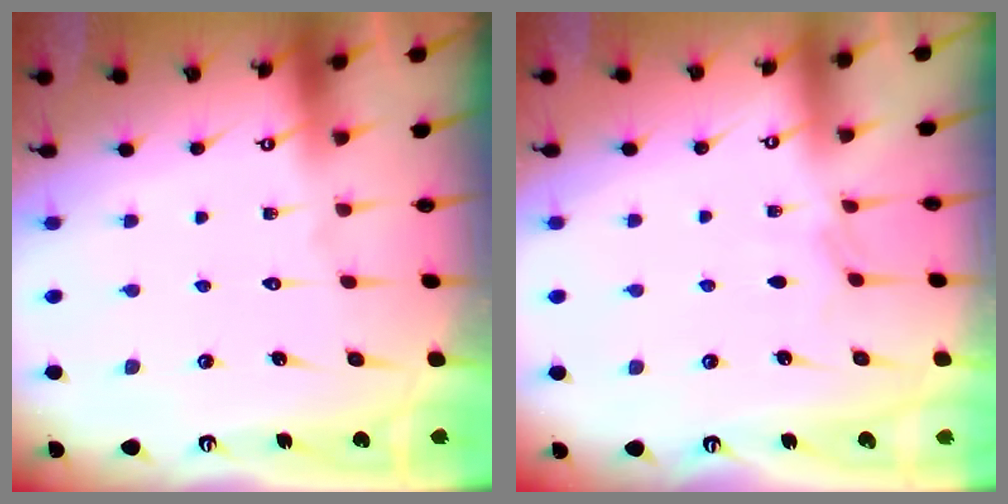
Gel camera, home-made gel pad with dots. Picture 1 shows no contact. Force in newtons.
{"total": 2.2, "press": 2.1, "slide": 0.4}